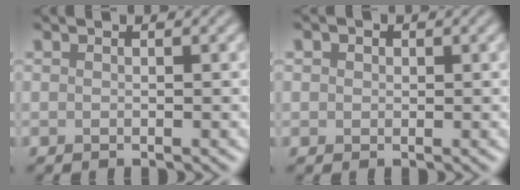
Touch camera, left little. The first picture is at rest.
{"total": 1.6, "force": [0.7, 1.3, 0.6], "torque": [-0.001, 0.012, -0.005]}